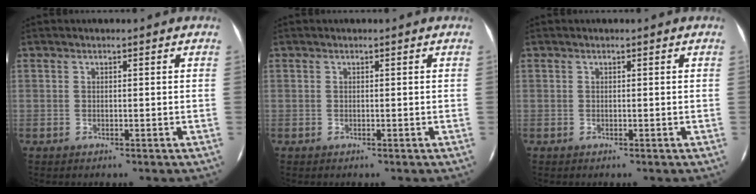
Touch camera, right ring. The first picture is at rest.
{"total": 0.0}
{"total": 0.0}